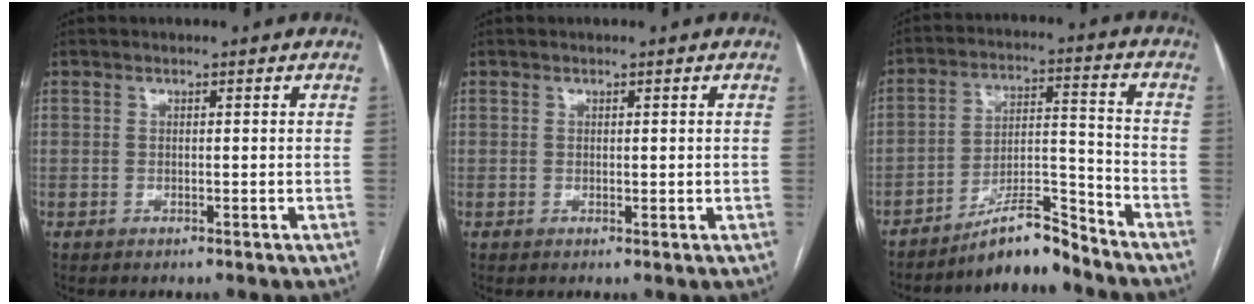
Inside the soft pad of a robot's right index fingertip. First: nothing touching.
{"total": 0.6, "force": [0.3, 0.4, 0.4], "torque": [-0.003, -0.003, 0.007]}
{"total": 8.7, "force": [-8.0, 0.9, 3.2], "torque": [-0.050, 0.027, -0.137]}